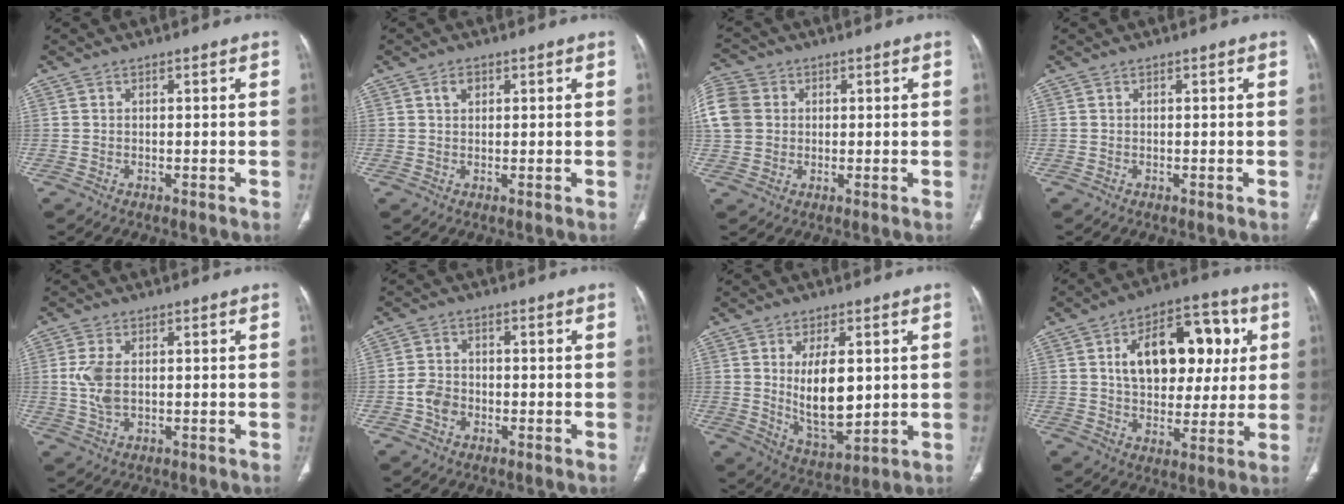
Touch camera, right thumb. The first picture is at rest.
{"total": 2.0, "force": [0.9, 1.4, 1.1], "torque": [-0.016, 0.000, 0.015]}
{"total": 13.5, "force": [2.4, 11.5, 6.7], "torque": [-0.170, 0.027, 0.046]}
{"total": 0.0}
{"total": 5.2, "force": [0.4, 2.9, 4.3], "torque": [-0.105, 0.001, 0.011]}
{"total": 4.1, "force": [-1.3, 3.2, 2.2], "torque": [-0.030, 0.012, -0.029]}
{"total": 12.1, "force": [1.5, 5.8, 10.5], "torque": [-0.151, -0.027, 0.042]}
{"total": 19.3, "force": [4.7, 11.7, 14.6], "torque": [-0.173, 0.014, 0.071]}